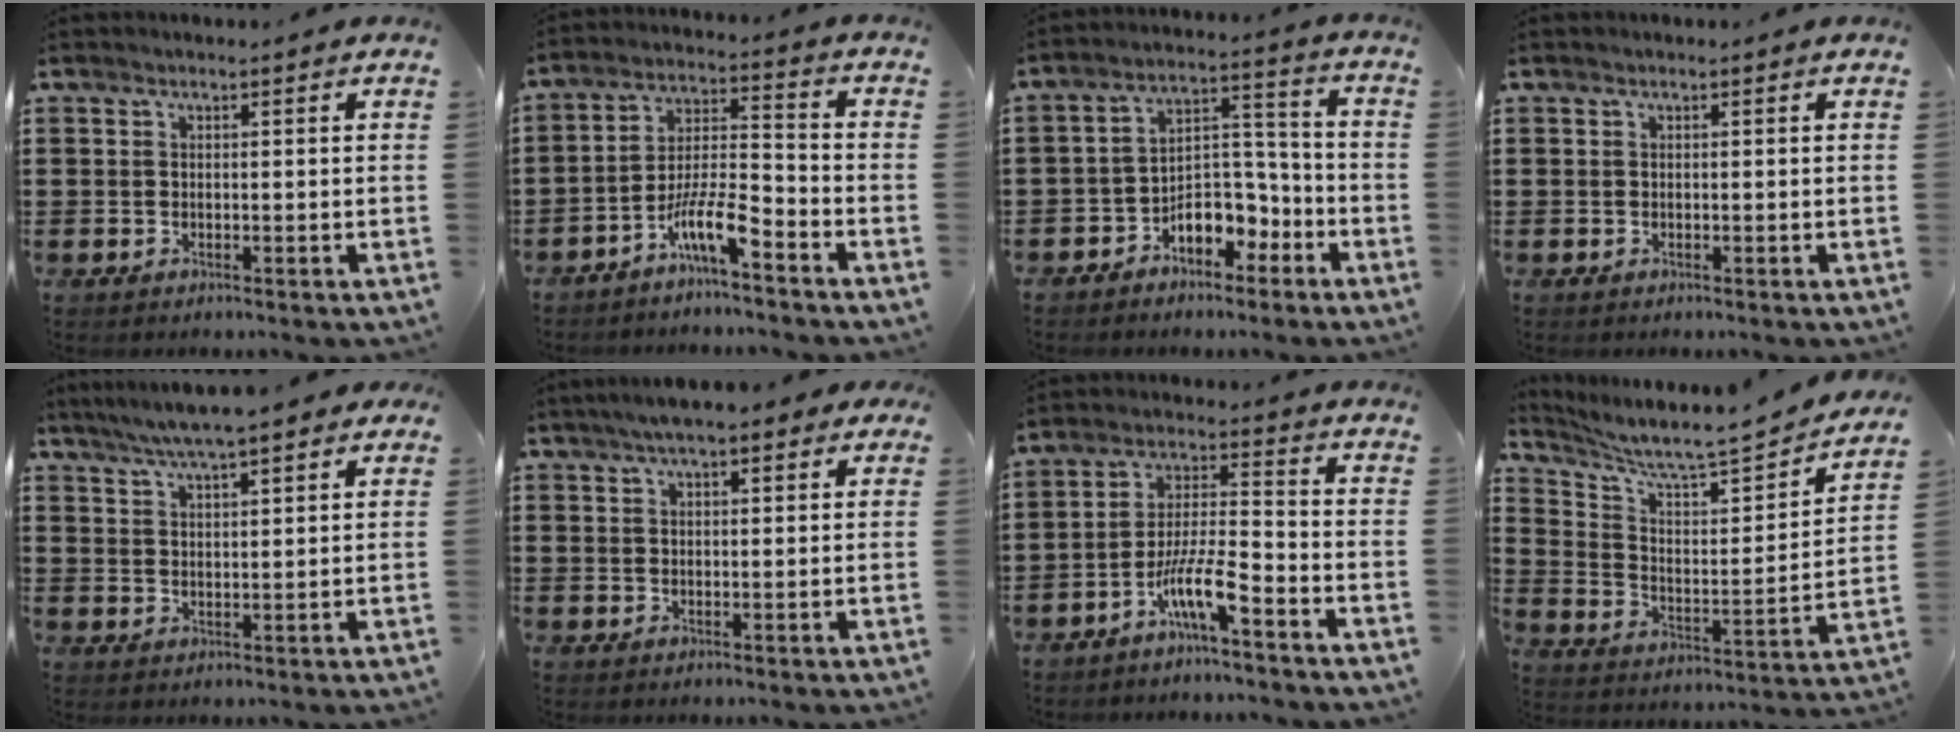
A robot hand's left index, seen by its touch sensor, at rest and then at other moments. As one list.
[{"total": 8.6, "force": [-6.3, 1.5, 5.6], "torque": [-0.119, 0.001, -0.124]}, {"total": 6.8, "force": [-4.8, 3.9, 3.0], "torque": [-0.058, 0.020, -0.092]}, {"total": 0.0}, {"total": 5.4, "force": [4.4, 0.5, 3.0], "torque": [-0.068, -0.005, 0.079]}, {"total": 4.4, "force": [3.0, 1.1, 3.0], "torque": [-0.065, 0.007, 0.053]}, {"total": 8.5, "force": [-5.6, 1.2, 6.3], "torque": [-0.136, -0.003, -0.109]}, {"total": 5.9, "force": [5.4, 0.3, 2.5], "torque": [-0.076, -0.050, 0.085]}]